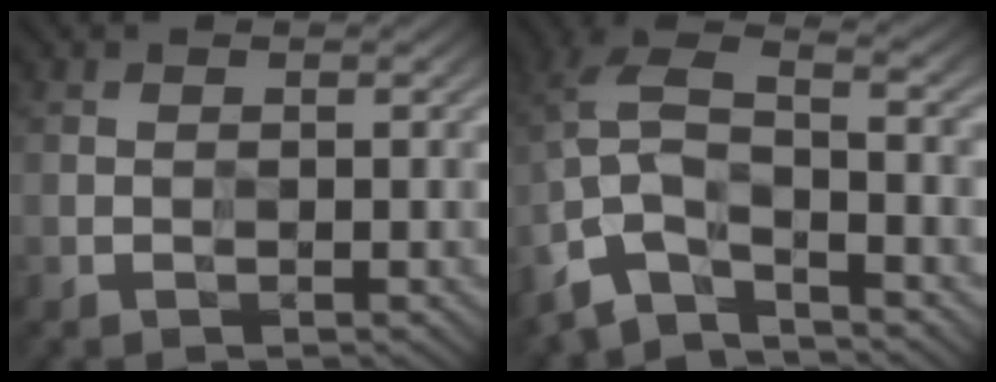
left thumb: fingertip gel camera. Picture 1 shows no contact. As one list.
[{"total": 9.6, "force": [-4.8, 3.4, 7.7], "torque": [-0.159, 0.007, -0.098]}]